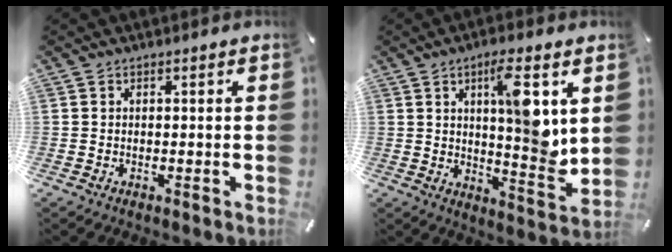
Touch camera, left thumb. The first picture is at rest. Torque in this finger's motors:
{"motor_torque": [2.20, 2.77, 0.43, -0.20, 0.20]}